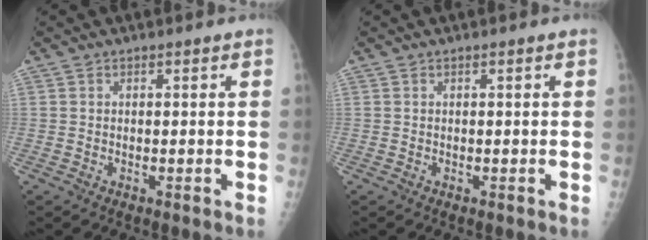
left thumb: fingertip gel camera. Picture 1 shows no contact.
{"total": 0.0}